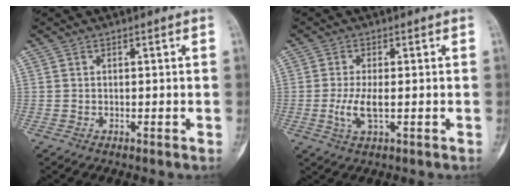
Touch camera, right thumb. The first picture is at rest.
{"total": 4.5, "force": [-0.6, 1.4, 4.2], "torque": [-0.095, -0.009, -0.013]}